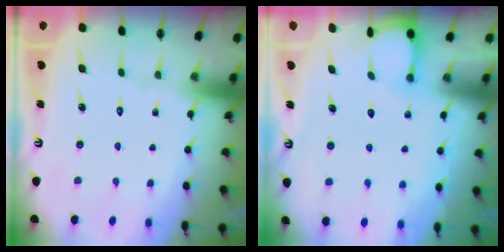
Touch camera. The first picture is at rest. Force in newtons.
{"total": 2.0, "press": 2.0, "slide": 0.3}